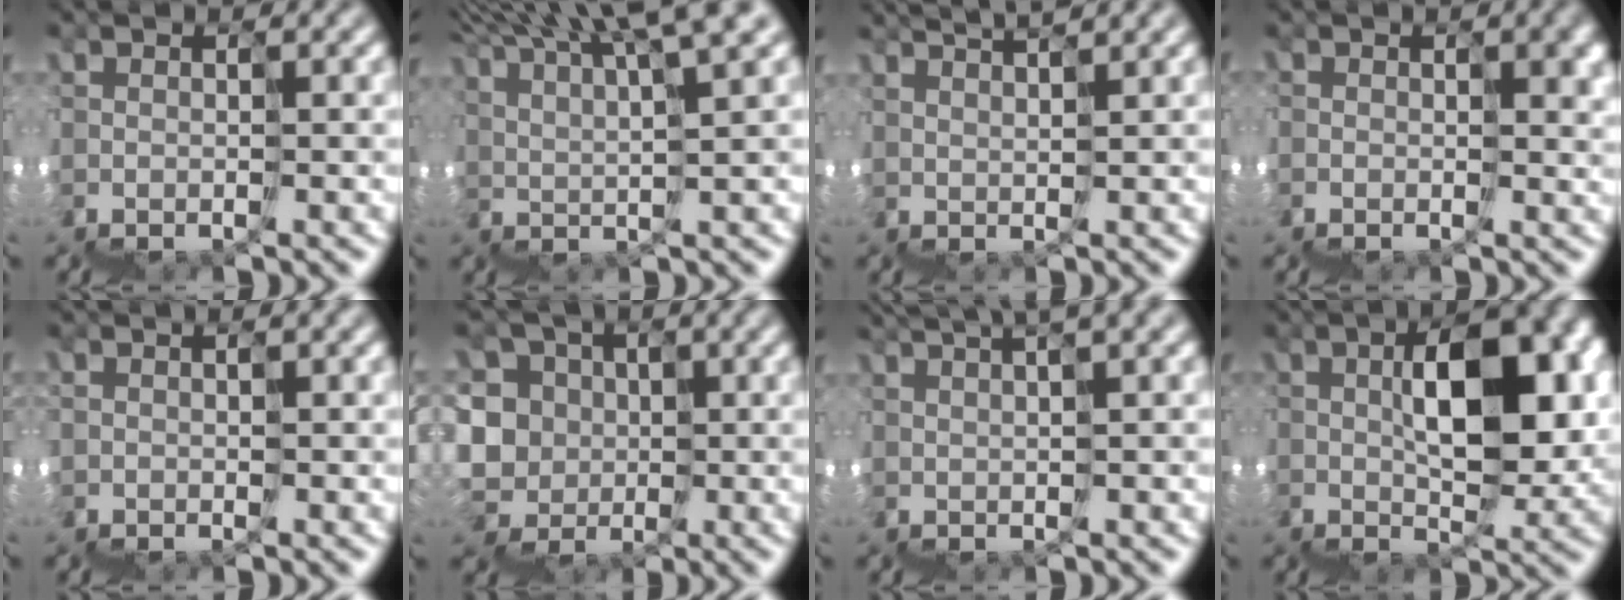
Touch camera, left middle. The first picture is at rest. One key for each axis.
{"total": 9.8, "fx": 8.4, "fy": 0.3, "fz": 5.1, "tx": -0.079, "ty": 0.065, "tz": 0.124}
{"total": 4.6, "fx": 4.5, "fy": -0.6, "fz": 0.1, "tx": 0.020, "ty": 0.045, "tz": 0.071}
{"total": 5.4, "fx": 0.8, "fy": 3.2, "fz": 4.2, "tx": -0.043, "ty": 0.006, "tz": 0.009}
{"total": 1.5, "fx": 0.6, "fy": -0.1, "fz": -1.4, "tx": 0.023, "ty": 0.012, "tz": 0.007}
{"total": 6.6, "fx": 0.7, "fy": 6.1, "fz": -2.4, "tx": 0.006, "ty": 0.044, "tz": -0.031}
{"total": 5.0, "fx": 4.6, "fy": 0.2, "fz": 2.1, "tx": -0.018, "ty": 0.044, "tz": 0.084}
{"total": 7.0, "fx": 2.8, "fy": 3.3, "fz": 5.5, "tx": -0.084, "ty": 0.038, "tz": 0.038}